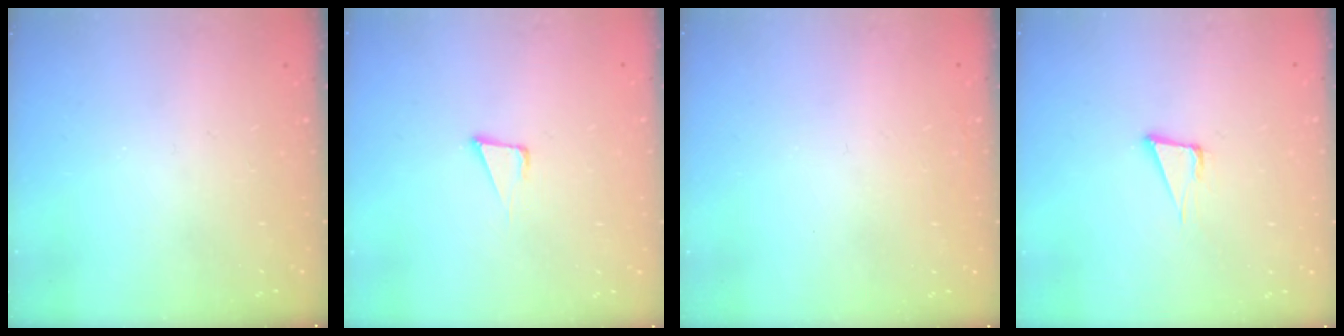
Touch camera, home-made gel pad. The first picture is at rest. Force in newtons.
{"total": 4.9, "press": 3.9, "slide": 3.0}
{"total": 1.6, "press": 1.6, "slide": 0.1}
{"total": 5.7, "press": 4.6, "slide": 3.2}